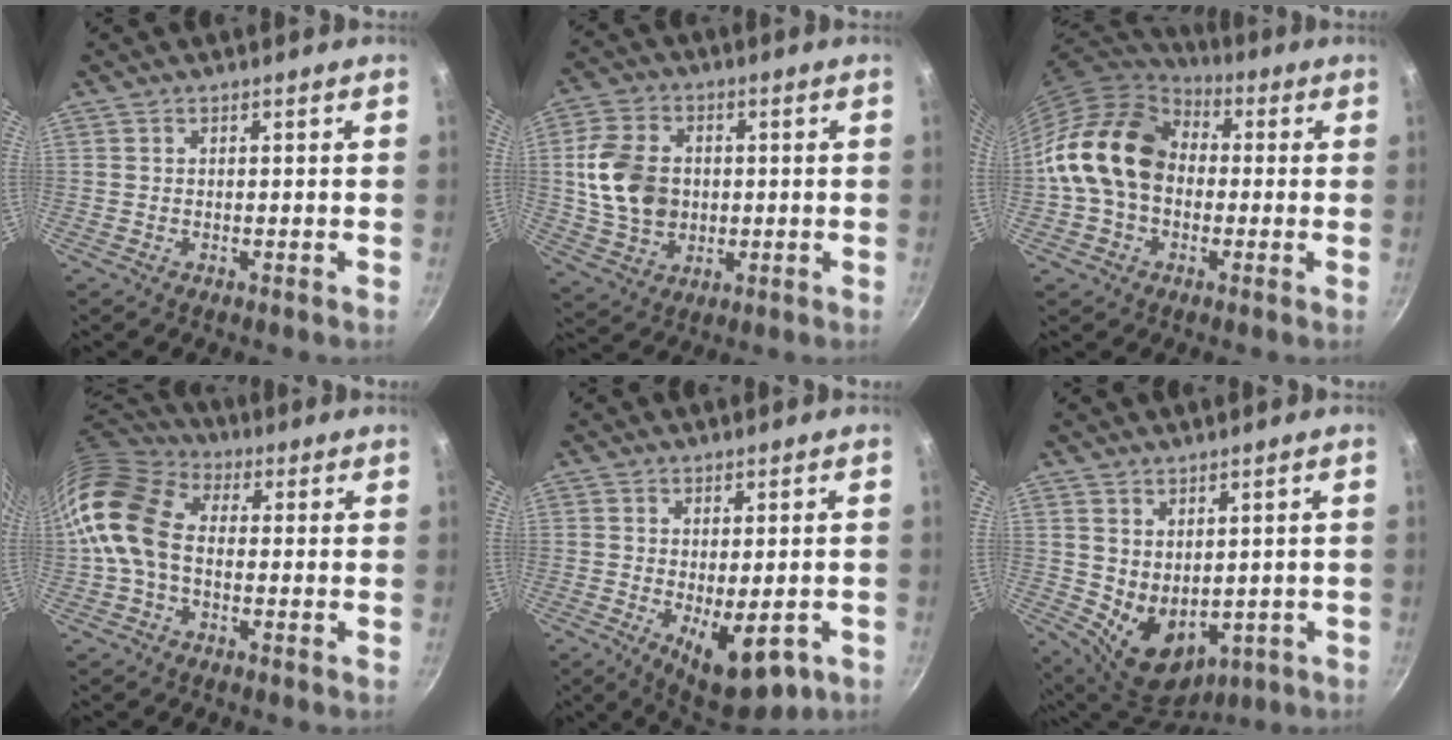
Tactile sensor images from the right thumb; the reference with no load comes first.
{"total": 13.1, "force": [0.7, 10.0, 8.5], "torque": [-0.139, 0.003, 0.016]}
{"total": 16.7, "force": [0.0, 12.7, 10.9], "torque": [-0.170, 0.037, -0.014]}
{"total": 13.2, "force": [-0.8, 9.3, 9.4], "torque": [-0.165, 0.029, -0.035]}
{"total": 11.1, "force": [-3.4, 4.9, 9.4], "torque": [-0.113, -0.011, -0.030]}
{"total": 9.8, "force": [0.8, 7.0, 6.8], "torque": [-0.085, -0.027, 0.041]}